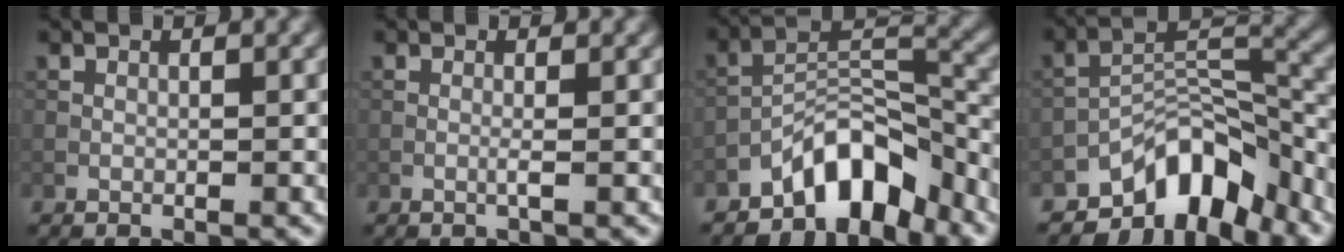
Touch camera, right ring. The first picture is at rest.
{"total": 0.7, "force": [-0.1, 0.0, 0.7], "torque": [-0.014, 0.000, -0.007]}
{"total": 6.5, "force": [-5.0, 2.5, 3.3], "torque": [-0.037, 0.011, -0.096]}
{"total": 8.1, "force": [-5.9, 3.6, 4.3], "torque": [-0.045, 0.003, -0.111]}